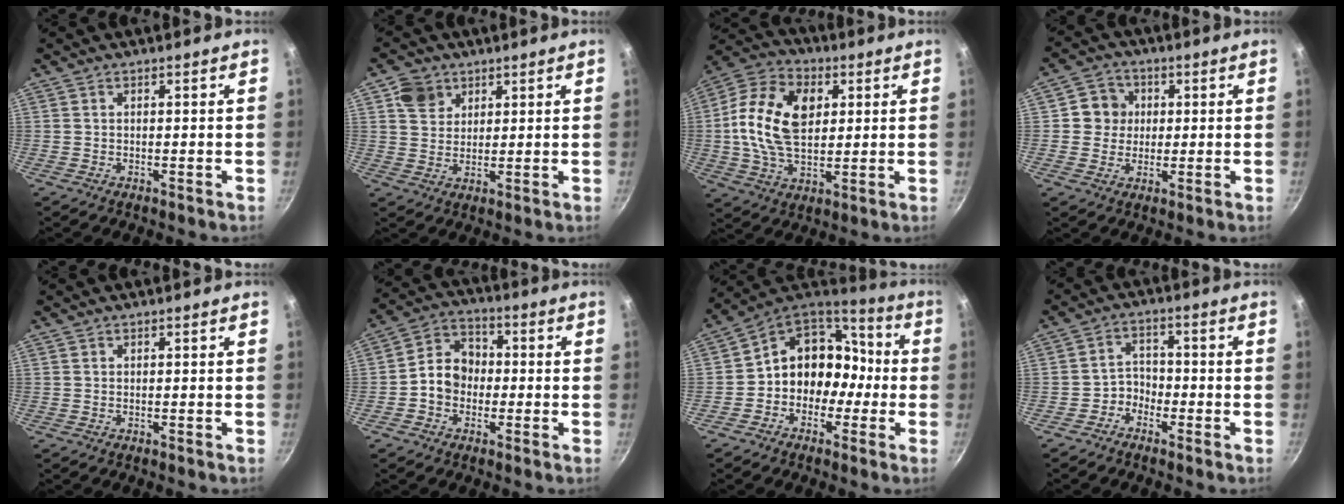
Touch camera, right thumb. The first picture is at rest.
{"total": 5.7, "force": [2.9, 4.5, 1.8], "torque": [-0.005, -0.003, 0.053]}
{"total": 16.9, "force": [2.8, 10.9, 12.6], "torque": [-0.216, 0.007, 0.037]}
{"total": 6.2, "force": [0.9, 5.9, 1.7], "torque": [0.011, 0.006, 0.004]}
{"total": 0.0}
{"total": 8.4, "force": [-1.2, 6.9, 4.6], "torque": [-0.042, 0.028, -0.036]}
{"total": 14.0, "force": [-2.4, 11.9, 7.1], "torque": [-0.055, 0.069, -0.051]}
{"total": 3.7, "force": [-2.3, 2.7, 0.9], "torque": [0.012, 0.030, -0.046]}